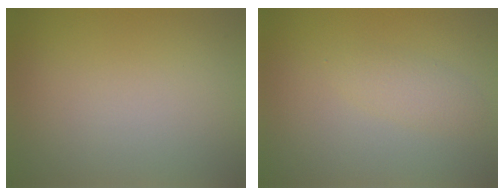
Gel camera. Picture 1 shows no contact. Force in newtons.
{"total": 1.7, "press": 1.7, "slide": 0.0}